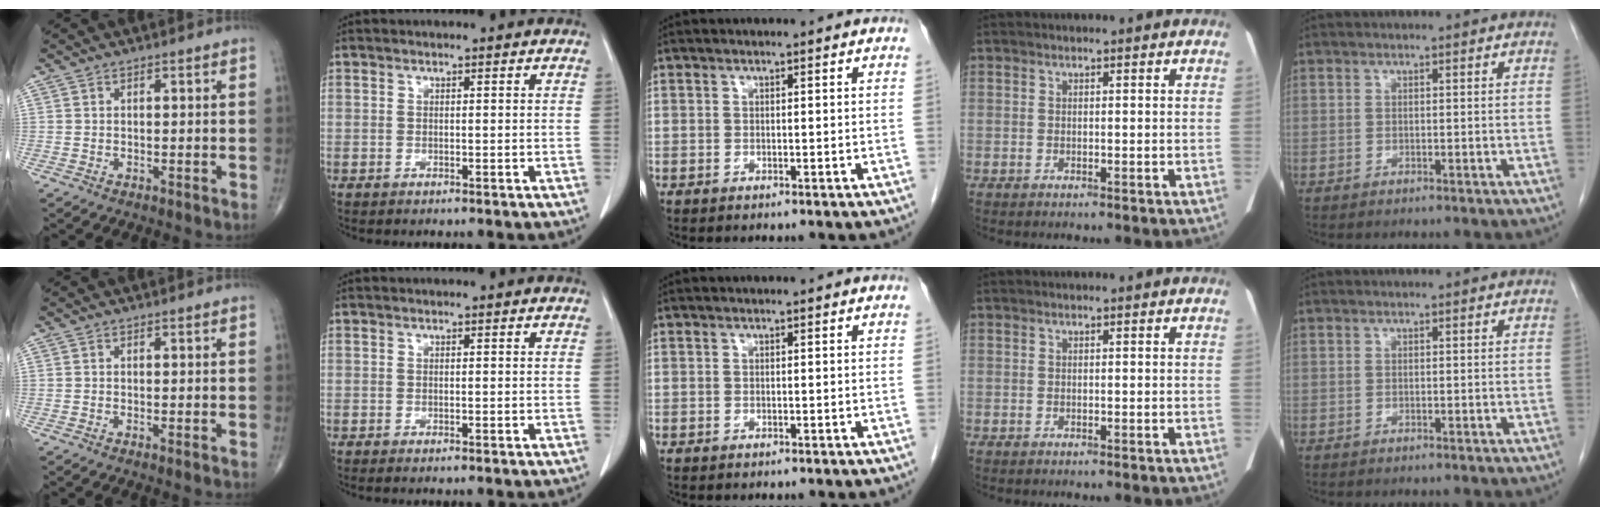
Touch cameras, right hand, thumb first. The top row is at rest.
{"thumb": {"total": 0.6, "force": [-0.4, 0.0, 0.5], "torque": [-0.012, -0.002, -0.007]}, "index": {"total": 0.6, "force": [-0.5, -0.1, 0.3], "torque": [-0.006, -0.001, -0.009]}}